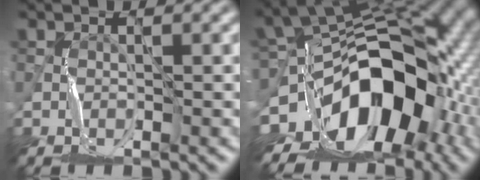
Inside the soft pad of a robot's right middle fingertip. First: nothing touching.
{"total": 15.4, "force": [-6.0, 9.6, 10.4], "torque": [-0.133, 0.007, -0.108]}